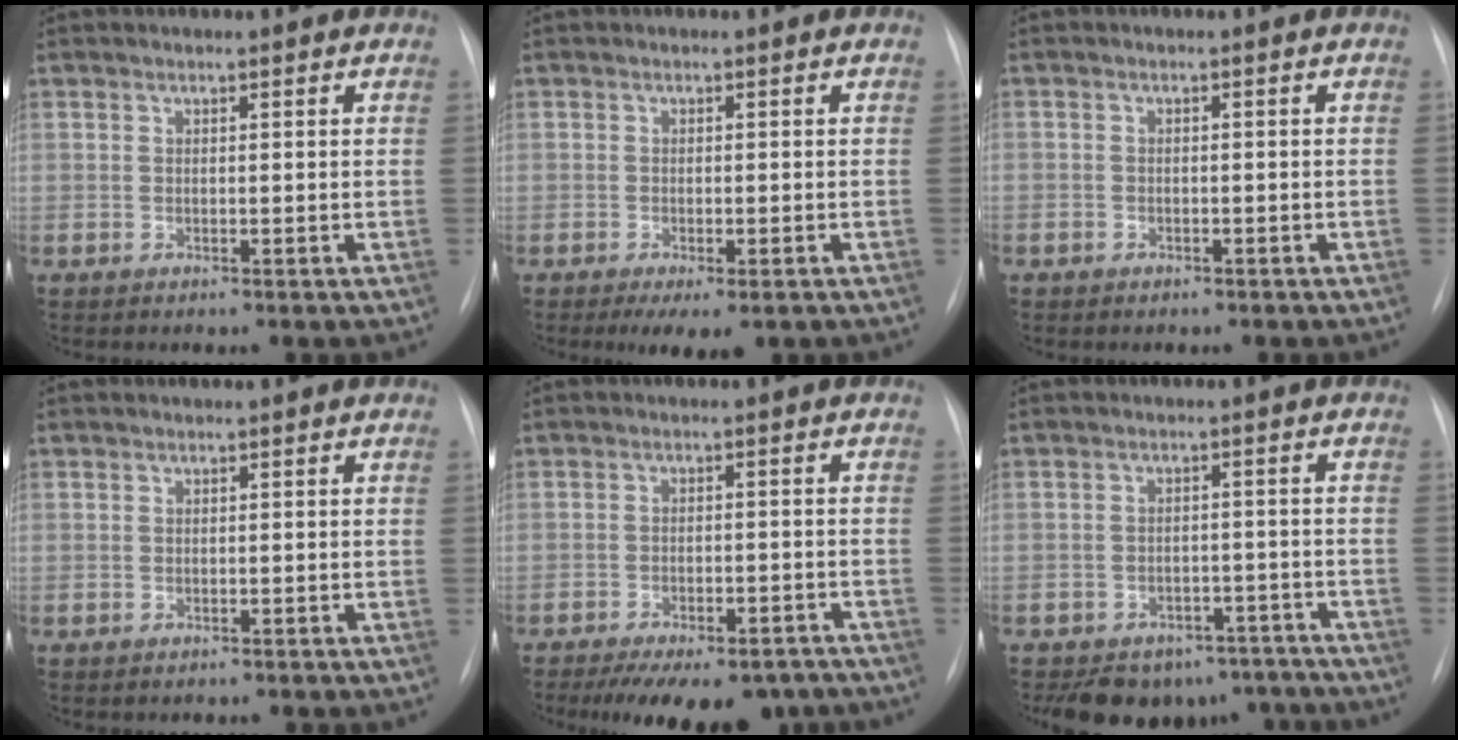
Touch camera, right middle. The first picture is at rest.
{"total": 4.5, "force": [-2.7, 1.5, 3.3], "torque": [-0.043, -0.009, -0.034]}
{"total": 1.5, "force": [-1.1, 1.0, 0.3], "torque": [-0.010, 0.004, -0.014]}
{"total": 0.5, "force": [-0.1, 0.5, 0.0], "torque": [0.001, 0.005, -0.004]}
{"total": 15.4, "force": [-11.8, 6.7, 7.3], "torque": [-0.117, -0.004, -0.151]}
{"total": 11.6, "force": [-9.2, 6.6, 2.5], "torque": [-0.019, 0.017, -0.104]}